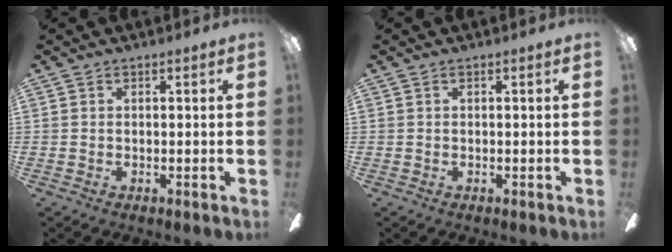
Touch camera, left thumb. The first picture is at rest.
{"total": 0.0}